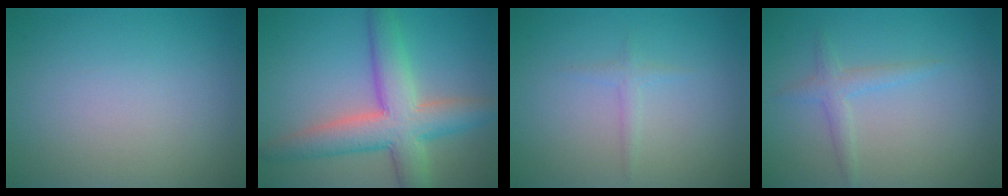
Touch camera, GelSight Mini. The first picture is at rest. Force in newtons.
{"total": 7.4, "press": 7.4, "slide": 0.5}
{"total": 1.0, "press": 1.0, "slide": 0.1}
{"total": 1.7, "press": 1.7, "slide": 0.0}